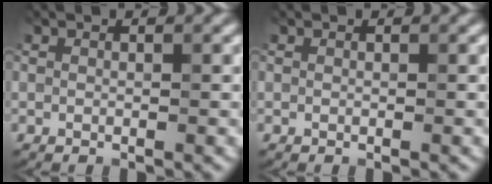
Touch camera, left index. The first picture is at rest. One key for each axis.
{"total": 0.0}